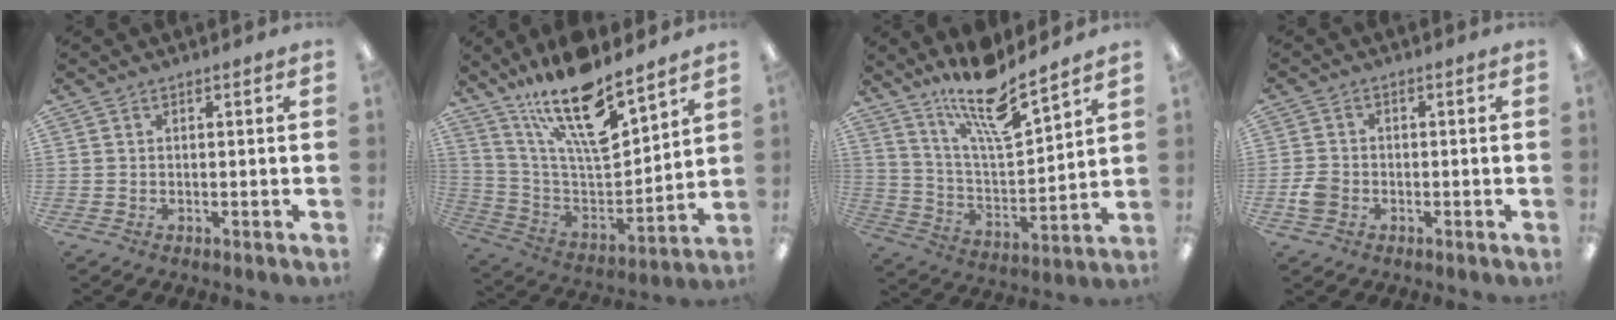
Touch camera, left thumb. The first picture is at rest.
{"total": 19.0, "force": [14.1, 5.5, 11.5], "torque": [-0.207, -0.100, 0.244]}
{"total": 15.6, "force": [12.3, 3.3, 8.9], "torque": [-0.158, -0.085, 0.206]}
{"total": 4.1, "force": [-1.5, 3.1, 2.1], "torque": [-0.039, 0.008, -0.027]}